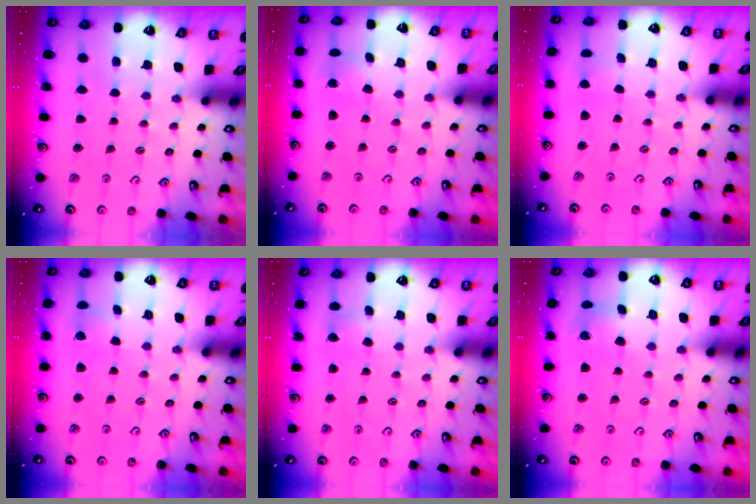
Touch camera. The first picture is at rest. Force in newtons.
{"total": 0.9, "press": 0.9, "slide": 0.3}
{"total": 1.0, "press": 1.0, "slide": 0.1}
{"total": 2.0, "press": 2.0, "slide": 0.1}
{"total": 4.3, "press": 4.2, "slide": 0.6}
{"total": 2.7, "press": 2.7, "slide": 0.4}